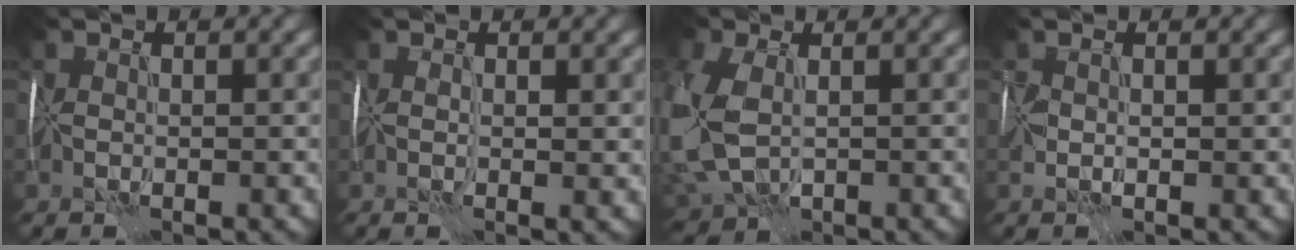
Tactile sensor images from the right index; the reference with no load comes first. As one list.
[{"total": 1.6, "force": [0.4, 0.5, 1.5], "torque": [-0.023, -0.005, 0.009]}, {"total": 9.7, "force": [-1.1, 6.1, 7.6], "torque": [-0.210, -0.024, -0.006]}, {"total": 1.7, "force": [0.1, 0.8, 1.4], "torque": [-0.041, -0.003, 0.004]}]